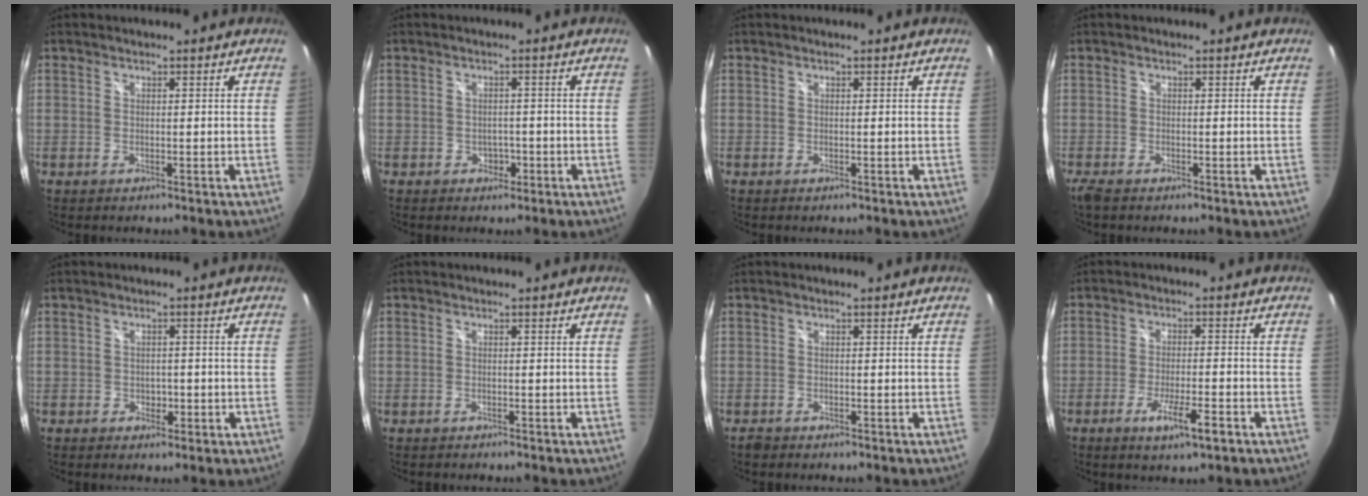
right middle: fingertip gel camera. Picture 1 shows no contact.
{"total": 1.9, "force": [-0.5, 1.7, 0.5], "torque": [-0.006, 0.004, -0.004]}
{"total": 0.0}
{"total": 2.0, "force": [-1.5, 0.5, 1.2], "torque": [-0.026, -0.008, -0.028]}
{"total": 2.0, "force": [-0.3, 1.7, 0.9], "torque": [-0.014, 0.001, -0.001]}
{"total": 0.0}
{"total": 1.2, "force": [-1.0, 0.6, 0.3], "torque": [-0.008, -0.003, -0.019]}
{"total": 6.2, "force": [-3.3, 0.7, 5.3], "torque": [-0.104, -0.013, -0.054]}